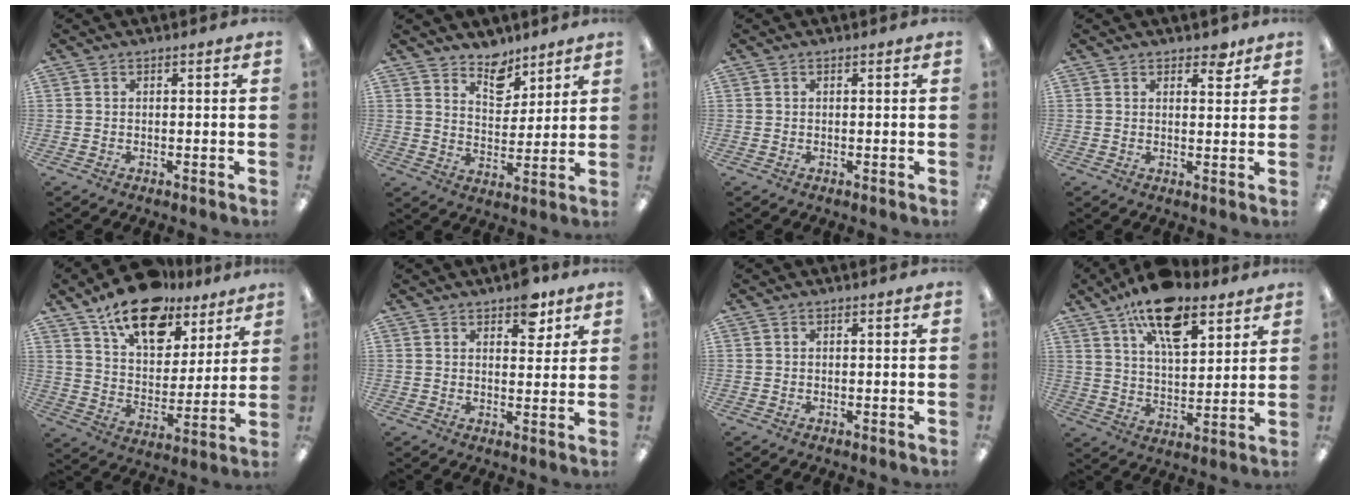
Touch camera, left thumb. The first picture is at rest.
{"total": 7.9, "force": [6.5, 4.1, 1.7], "torque": [-0.013, -0.046, 0.117]}
{"total": 0.0}
{"total": 3.7, "force": [2.8, 1.9, 1.4], "torque": [0.000, -0.014, 0.045]}
{"total": 17.7, "force": [12.6, 9.1, 8.5], "torque": [-0.143, -0.068, 0.223]}
{"total": 6.4, "force": [4.4, 3.2, 3.3], "torque": [-0.027, -0.021, 0.073]}
{"total": 0.0}
{"total": 16.5, "force": [10.5, 7.5, 10.2], "torque": [-0.162, -0.044, 0.181]}